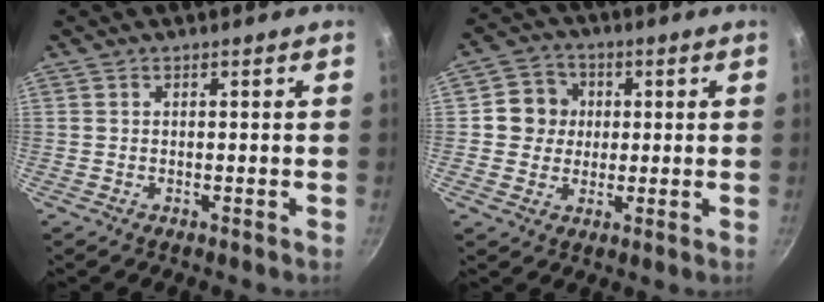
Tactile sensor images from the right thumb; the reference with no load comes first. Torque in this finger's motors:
{"motor_torque": [0.55, 1.25, 0.49, -0.35, 0.01]}